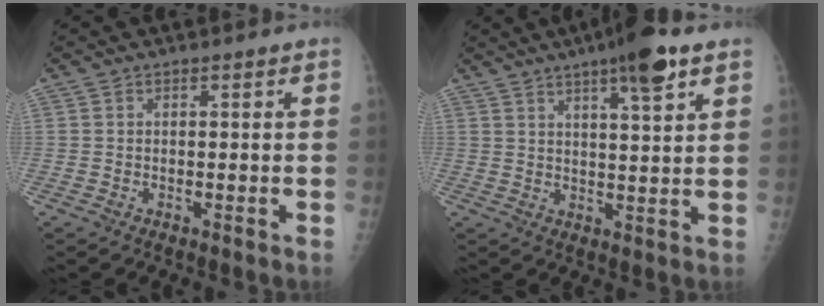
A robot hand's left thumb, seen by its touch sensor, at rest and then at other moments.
{"total": 9.9, "force": [5.9, 1.7, 7.8], "torque": [-0.114, -0.019, 0.087]}